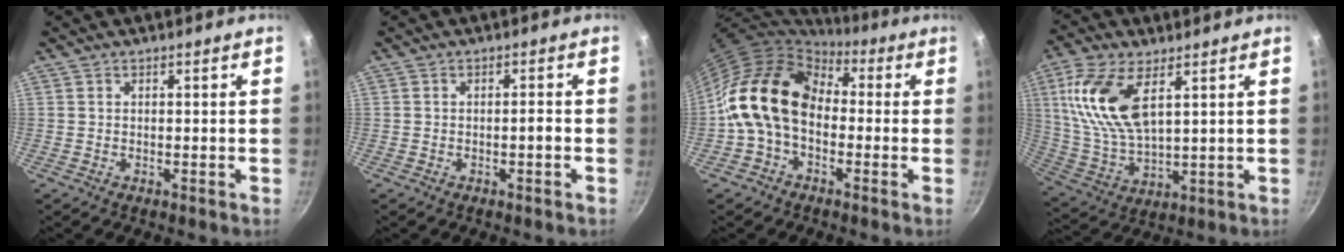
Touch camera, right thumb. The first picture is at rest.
{"total": 1.6, "force": [-0.6, 0.3, 1.5], "torque": [-0.019, 0.011, -0.009]}
{"total": 15.1, "force": [-0.3, 10.9, 10.4], "torque": [-0.156, 0.034, -0.025]}
{"total": 15.0, "force": [5.5, 7.2, 11.9], "torque": [-0.235, -0.016, 0.115]}